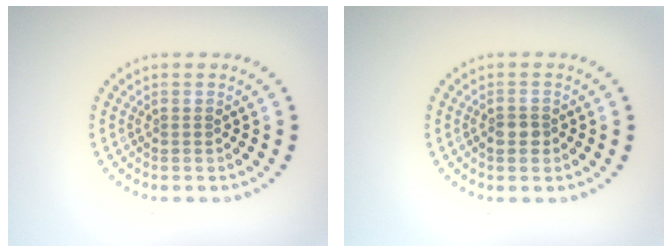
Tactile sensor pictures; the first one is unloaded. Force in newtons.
{"total": 1.6, "press": 1.5, "slide": 0.5}